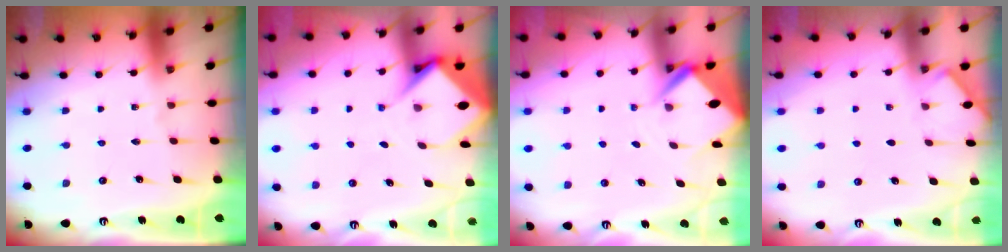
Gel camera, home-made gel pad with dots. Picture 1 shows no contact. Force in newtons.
{"total": 6.6, "press": 6.6, "slide": 0.5}
{"total": 4.2, "press": 4.2, "slide": 0.3}
{"total": 2.0, "press": 1.9, "slide": 0.3}